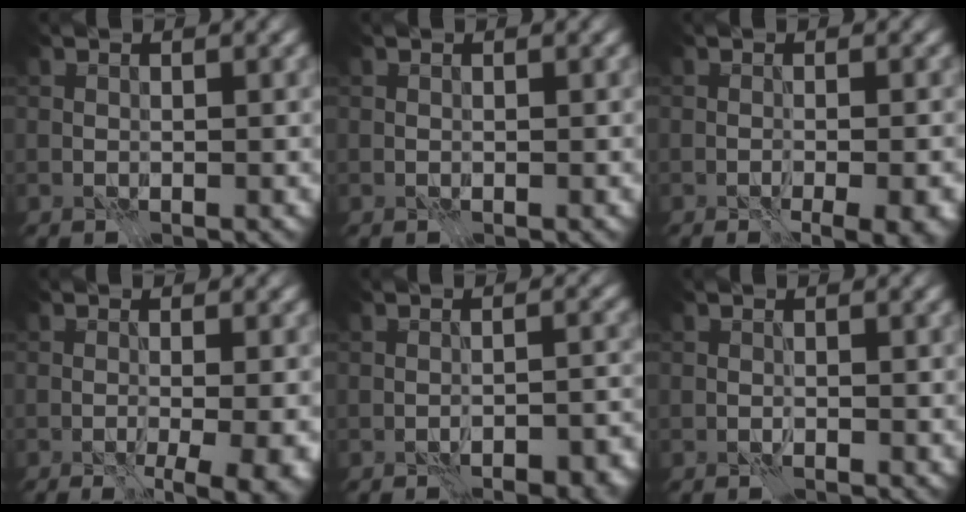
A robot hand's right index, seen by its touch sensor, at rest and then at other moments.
{"total": 0.0}
{"total": 3.9, "force": [-2.0, 1.1, 3.2], "torque": [-0.039, -0.007, -0.022]}
{"total": 3.9, "force": [-1.4, 0.6, 3.6], "torque": [-0.051, -0.011, -0.017]}
{"total": 5.0, "force": [-3.1, 2.5, 3.0], "torque": [-0.020, 0.006, -0.039]}
{"total": 0.0}